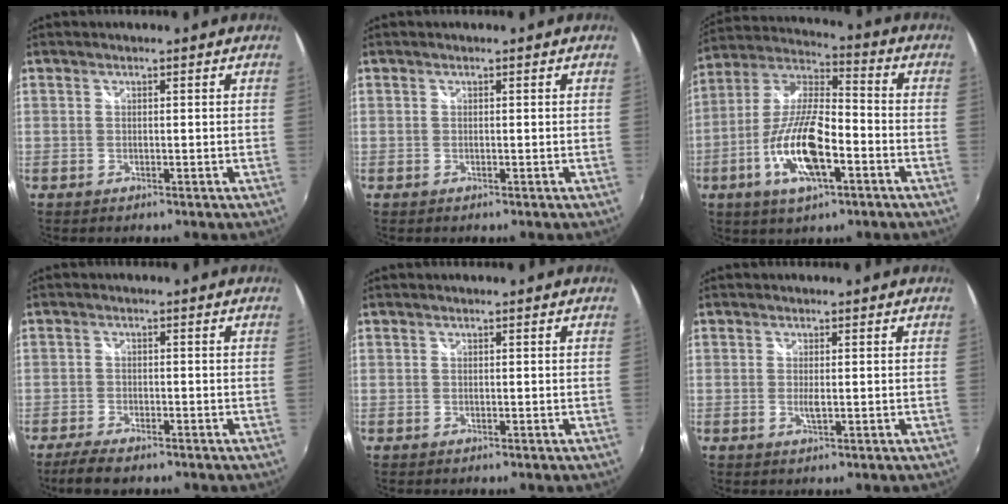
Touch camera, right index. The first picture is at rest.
{"total": 0.0}
{"total": 15.7, "force": [-5.7, 5.3, 13.7], "torque": [-0.282, -0.009, -0.110]}
{"total": 5.6, "force": [-4.4, 1.4, 3.1], "torque": [-0.079, -0.016, -0.080]}
{"total": 0.0}
{"total": 1.7, "force": [-0.1, 0.2, 1.7], "torque": [-0.032, -0.005, -0.003]}